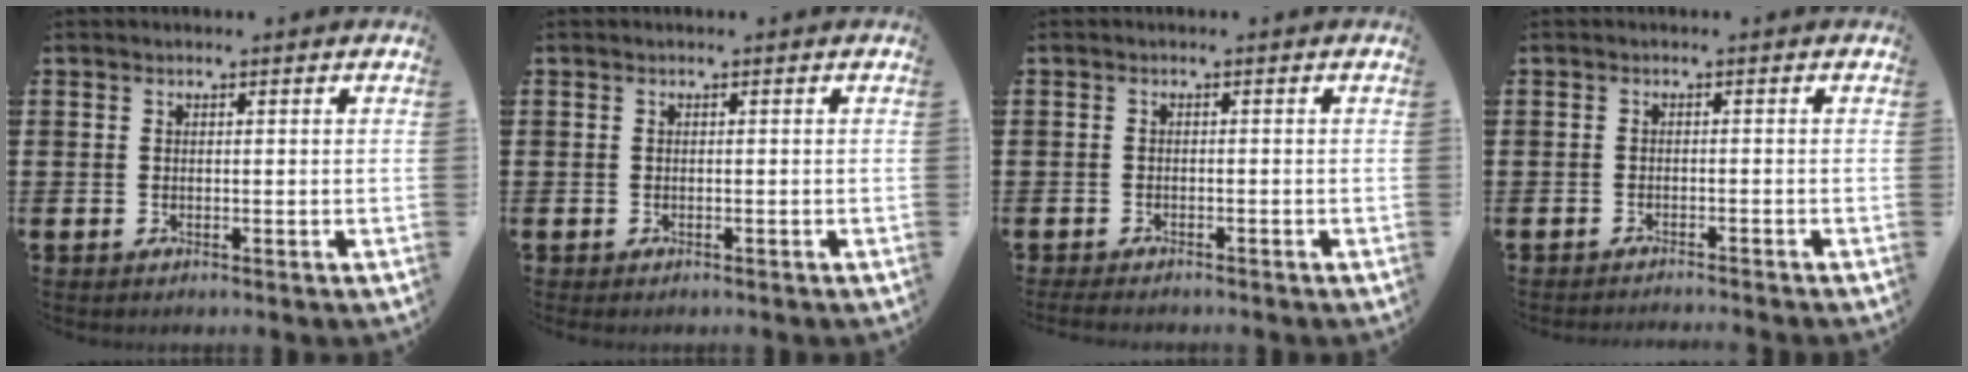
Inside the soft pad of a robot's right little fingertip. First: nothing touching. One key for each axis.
{"total": 0.0}
{"total": 1.0, "fx": -0.9, "fy": 0.2, "fz": 0.3, "tx": -0.007, "ty": 0.000, "tz": -0.019}
{"total": 0.9, "fx": -0.9, "fy": -0.2, "fz": -0.1, "tx": 0.001, "ty": 0.001, "tz": -0.019}